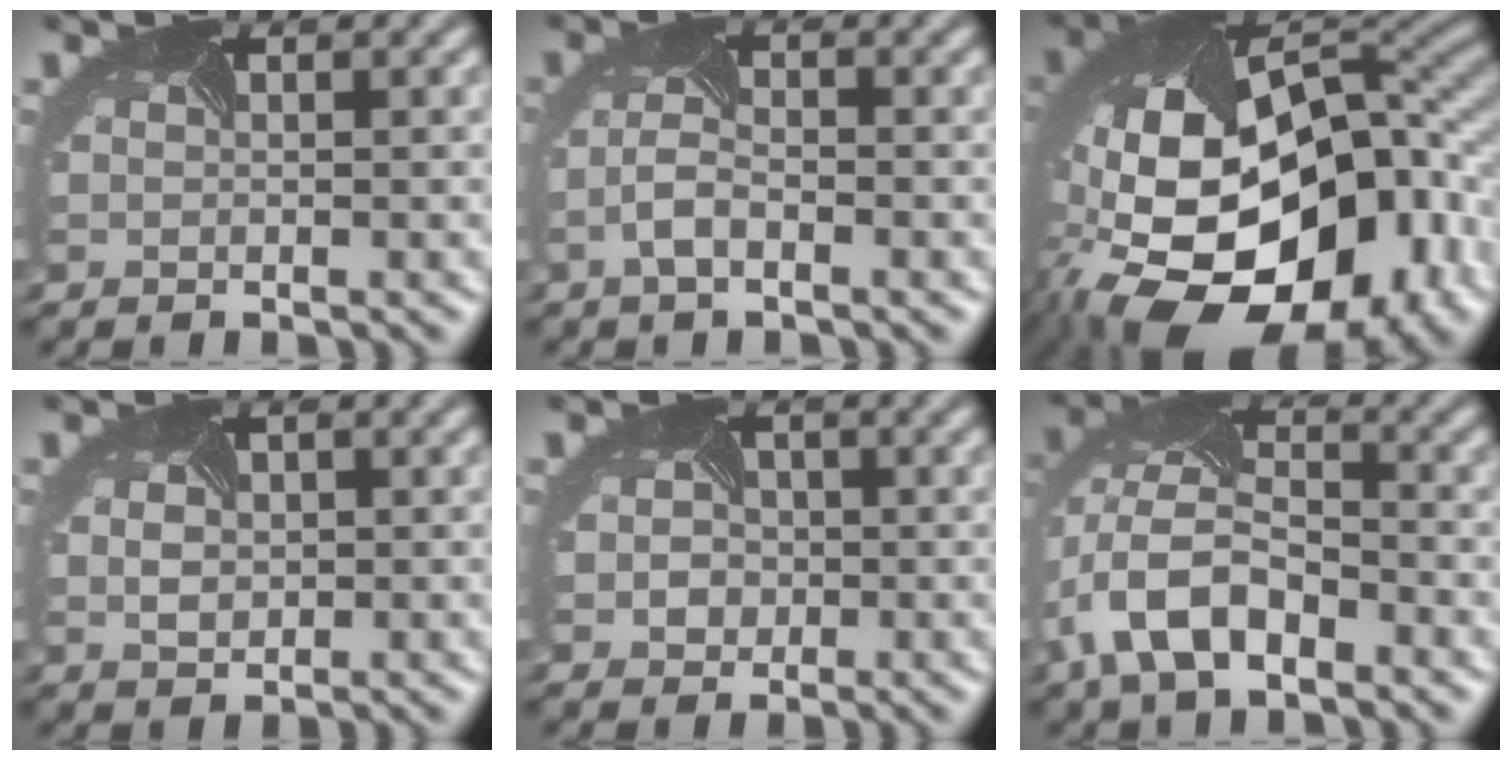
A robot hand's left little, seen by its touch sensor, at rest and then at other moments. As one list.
[{"total": 2.5, "force": [-1.4, 0.8, 1.9], "torque": [-0.049, 0.001, -0.028]}, {"total": 19.1, "force": [-6.9, 11.1, 13.9], "torque": [-0.273, -0.035, -0.089]}, {"total": 1.6, "force": [-0.1, 1.4, 0.8], "torque": [-0.023, 0.000, 0.009]}, {"total": 2.1, "force": [-0.2, 1.9, 0.7], "torque": [-0.003, 0.002, -0.006]}, {"total": 8.4, "force": [-3.4, 4.8, 5.9], "torque": [-0.129, -0.001, -0.068]}]